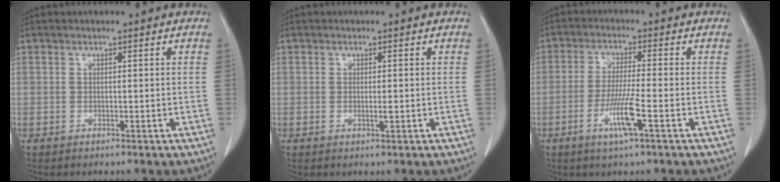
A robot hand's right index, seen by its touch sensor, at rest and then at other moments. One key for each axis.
{"total": 1.0, "fx": -0.2, "fy": 0.1, "fz": 1.0, "tx": -0.018, "ty": -0.002, "tz": -0.001}
{"total": 6.5, "fx": -2.7, "fy": -0.4, "fz": 5.9, "tx": -0.115, "ty": -0.014, "tz": -0.054}